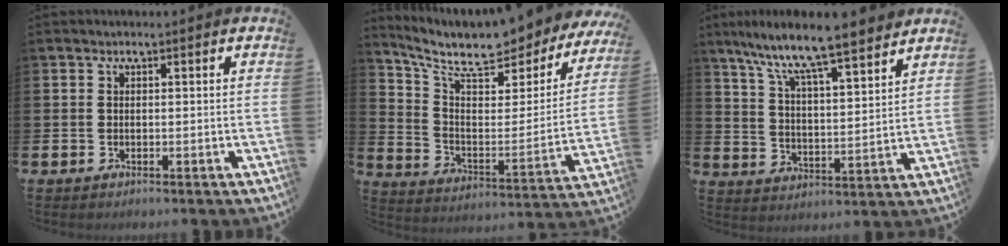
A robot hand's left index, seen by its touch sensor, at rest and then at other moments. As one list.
[{"total": 9.3, "force": [8.3, 2.2, 3.6], "torque": [-0.095, -0.071, 0.134]}, {"total": 9.4, "force": [8.5, 0.4, 3.9], "torque": [-0.107, -0.056, 0.145]}]